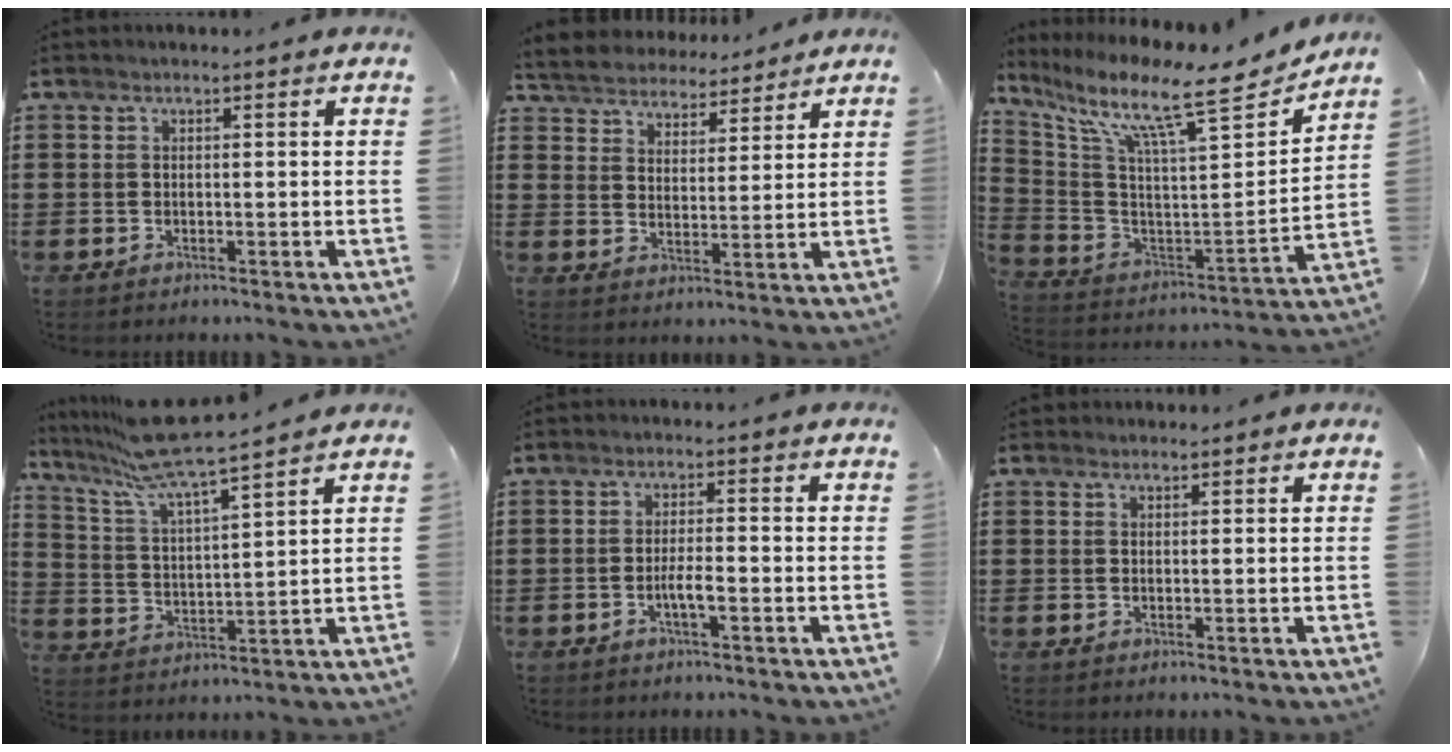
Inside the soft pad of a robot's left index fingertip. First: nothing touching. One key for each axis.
{"total": 4.8, "fx": 4.7, "fy": 0.7, "fz": -0.8, "tx": -0.010, "ty": -0.028, "tz": 0.082}
{"total": 12.0, "fx": 9.1, "fy": 1.5, "fz": 7.6, "tx": -0.157, "ty": -0.070, "tz": 0.140}
{"total": 9.2, "fx": 8.0, "fy": -0.2, "fz": 4.5, "tx": -0.117, "ty": -0.037, "tz": 0.138}
{"total": 3.0, "fx": -1.0, "fy": 0.5, "fz": 2.7, "tx": -0.055, "ty": -0.001, "tz": -0.021}
{"total": 0.8, "fx": 0.8, "fy": 0.3, "fz": 0.0, "tx": -0.002, "ty": 0.001, "tz": 0.016}